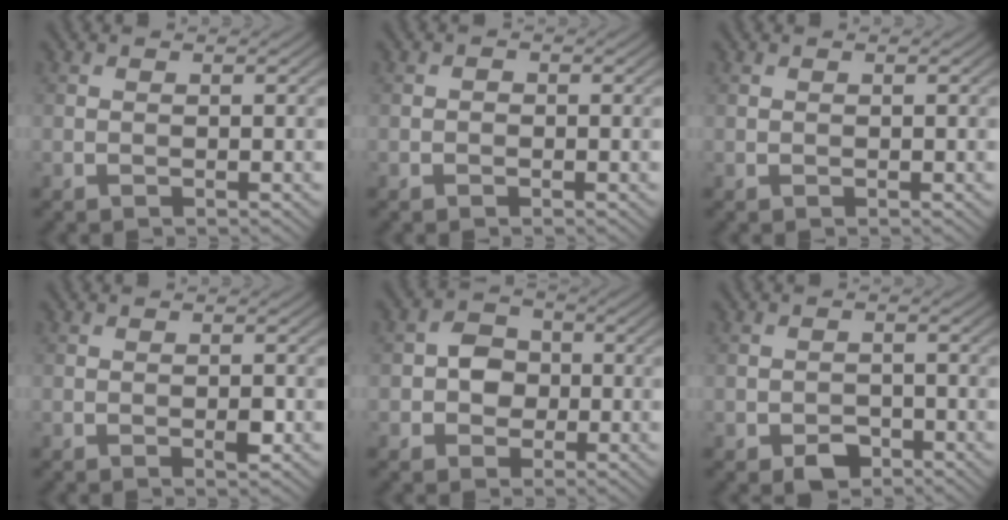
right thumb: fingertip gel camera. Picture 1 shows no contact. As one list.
[{"total": 0.6, "force": [-0.3, 0.5, 0.2], "torque": [-0.001, 0.000, -0.009]}, {"total": 0.0}, {"total": 1.2, "force": [-0.4, 0.4, 1.1], "torque": [-0.017, 0.001, -0.007]}, {"total": 3.9, "force": [-0.5, 3.3, 1.9], "torque": [-0.025, 0.005, -0.020]}, {"total": 2.8, "force": [-1.8, 1.7, 1.3], "torque": [-0.020, -0.002, -0.033]}]